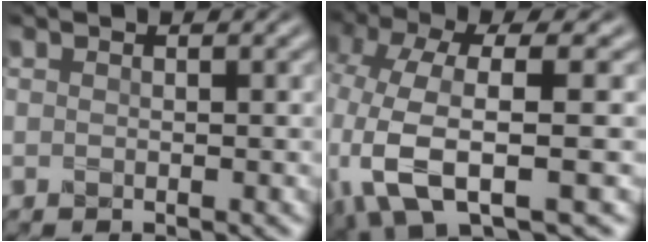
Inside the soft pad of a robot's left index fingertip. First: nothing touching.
{"total": 8.0, "force": [-1.6, 3.4, 7.1], "torque": [-0.160, -0.007, -0.030]}